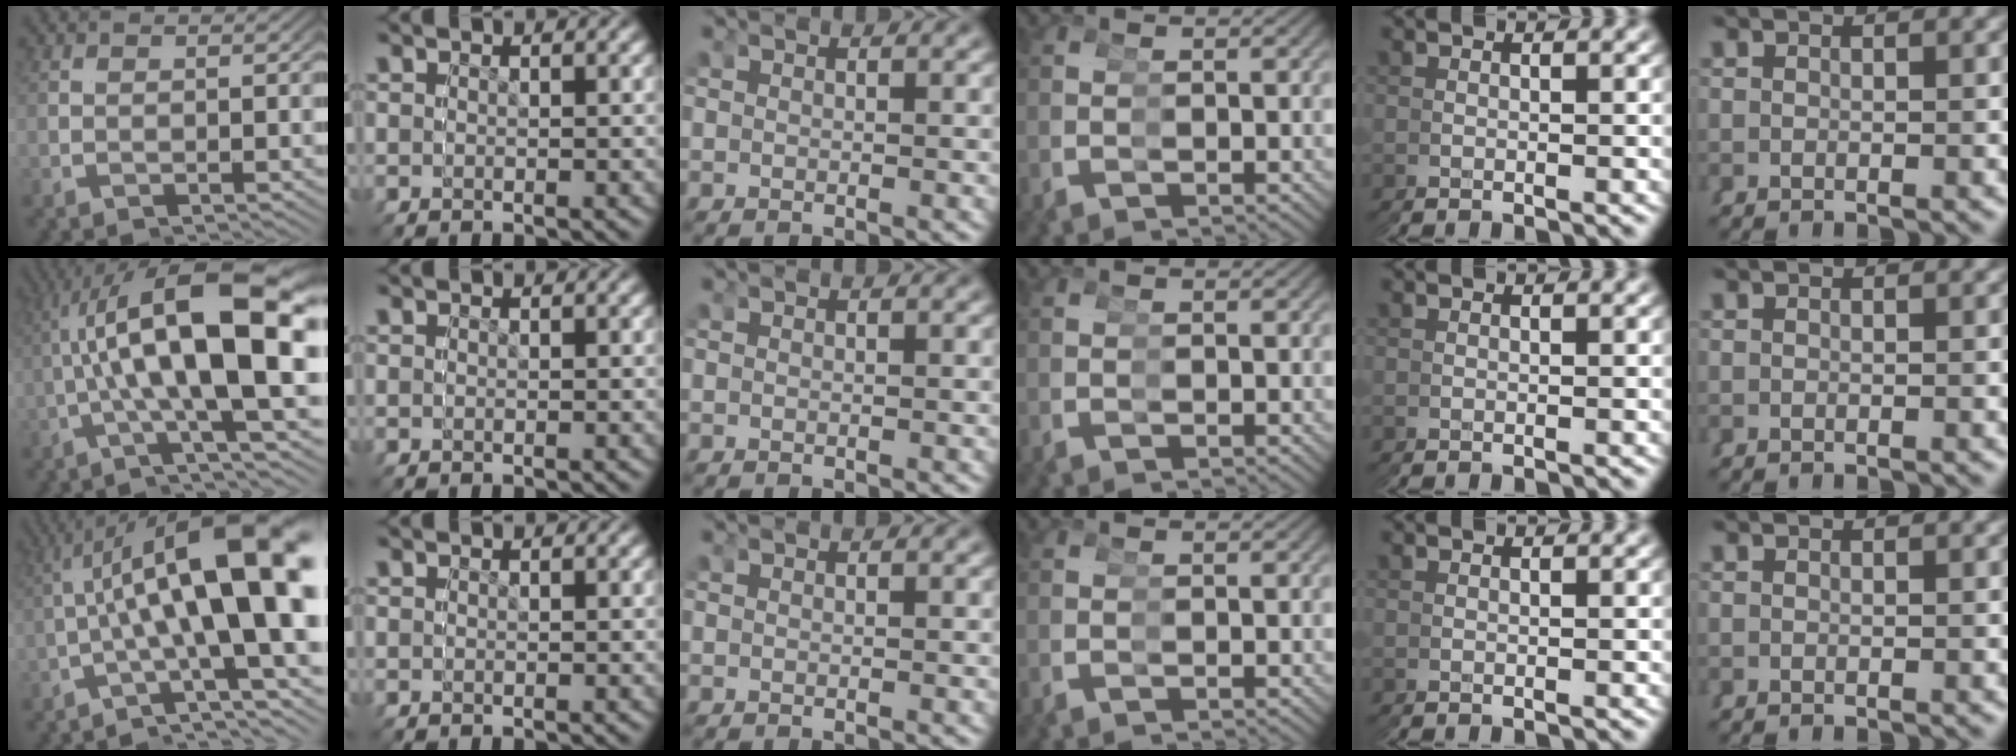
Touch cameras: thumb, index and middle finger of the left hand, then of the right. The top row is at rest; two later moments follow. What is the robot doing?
{"motion": "grasp_and_lifting", "object": "cubes"}